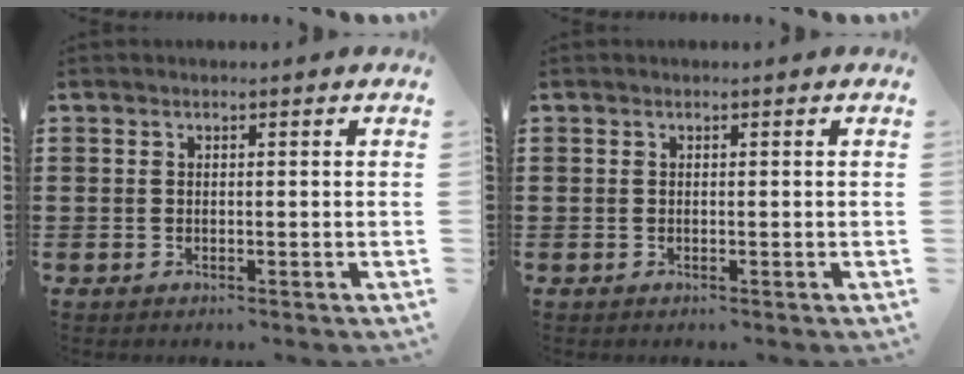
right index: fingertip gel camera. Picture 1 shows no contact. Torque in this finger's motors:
{"motor_torque": [-0.17, 0.18, 0.00, 0.00]}